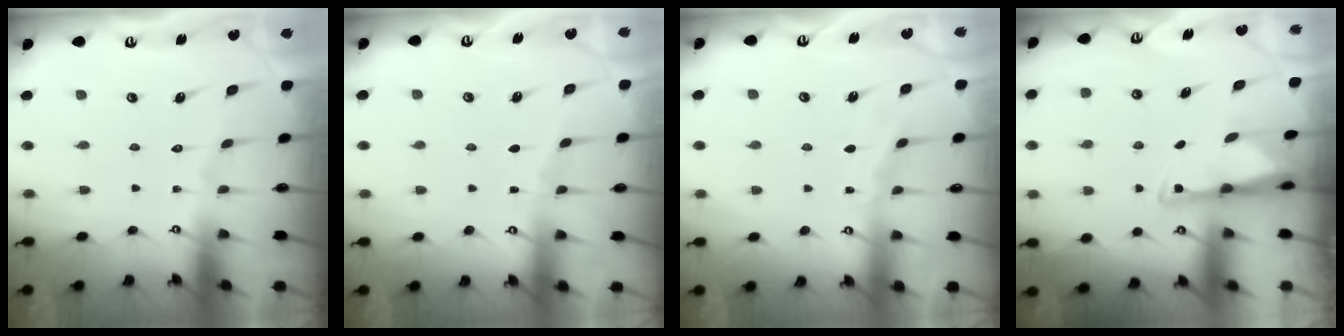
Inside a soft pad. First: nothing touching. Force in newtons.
{"total": 2.4, "press": 2.4, "slide": 0.4}
{"total": 3.7, "press": 3.7, "slide": 0.4}
{"total": 3.0, "press": 2.9, "slide": 0.6}